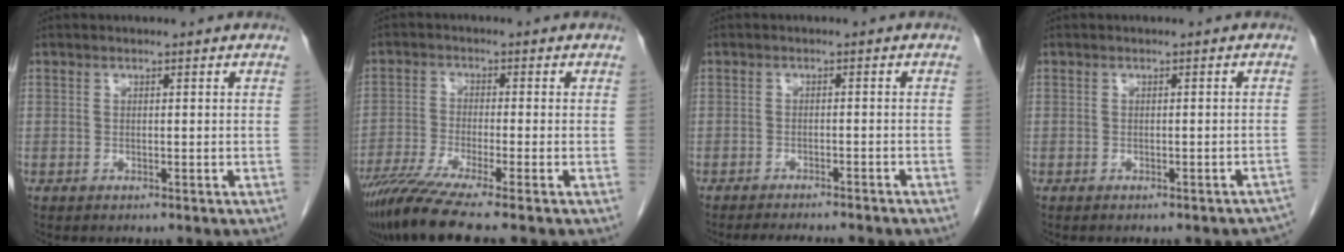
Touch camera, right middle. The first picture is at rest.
{"total": 8.9, "force": [-7.0, -1.2, 5.5], "torque": [-0.093, -0.030, -0.122]}
{"total": 9.3, "force": [-8.2, 1.3, 4.1], "torque": [-0.048, -0.009, -0.104]}
{"total": 8.2, "force": [-7.6, 2.0, 2.6], "torque": [-0.020, 0.002, -0.073]}